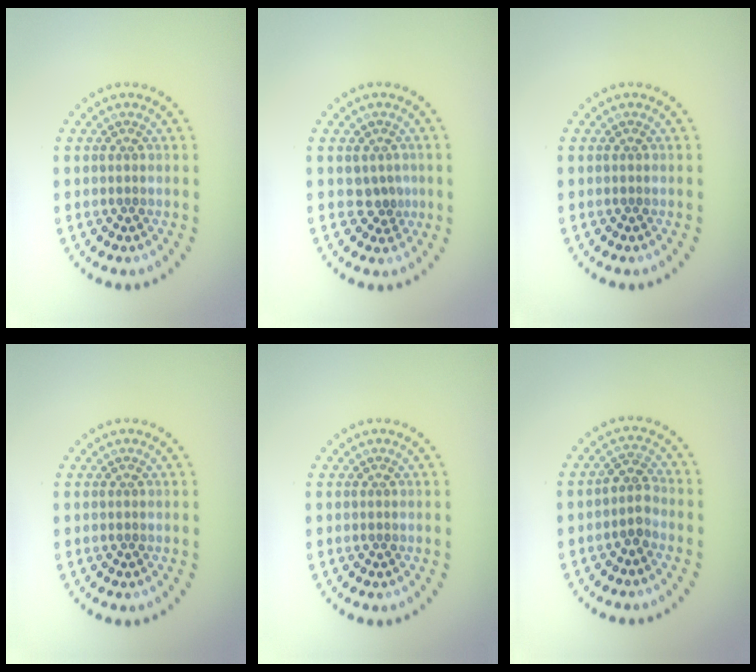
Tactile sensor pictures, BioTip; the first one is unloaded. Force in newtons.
{"total": 1.5, "press": 1.2, "slide": 0.9}
{"total": 0.0}
{"total": 0.0}
{"total": 0.0}
{"total": 2.0, "press": 1.7, "slide": 1.1}